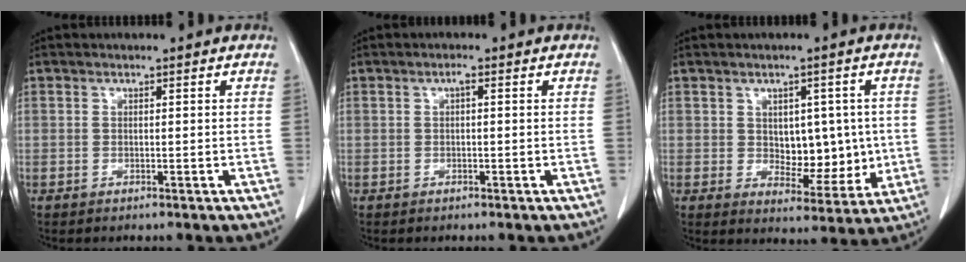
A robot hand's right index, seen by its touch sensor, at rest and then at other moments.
{"total": 0.9, "force": [0.2, 0.2, 0.8], "torque": [-0.015, 0.003, 0.002]}
{"total": 7.9, "force": [0.5, 4.8, 6.2], "torque": [-0.072, 0.004, 0.023]}